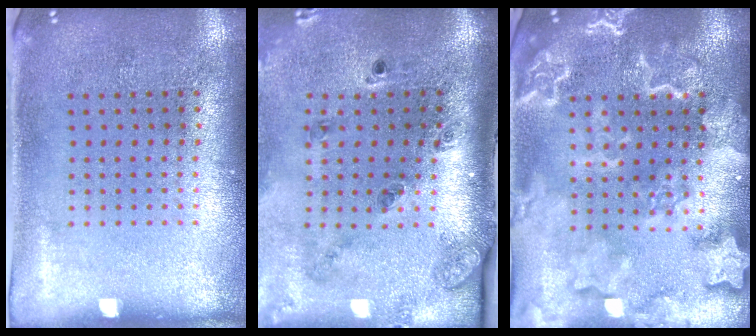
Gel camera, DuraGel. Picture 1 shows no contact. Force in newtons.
{"total": 1.8, "press": 1.5, "slide": 1.0}
{"total": 4.3, "press": 4.3, "slide": 0.6}